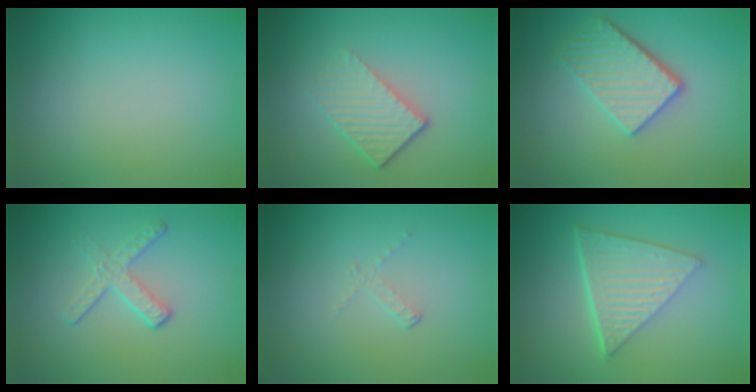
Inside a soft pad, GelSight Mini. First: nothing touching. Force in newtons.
{"total": 3.7, "press": 2.6, "slide": 2.6}
{"total": 4.0, "press": 3.4, "slide": 2.1}
{"total": 2.1, "press": 1.4, "slide": 1.6}
{"total": 0.8, "press": 0.3, "slide": 0.7}
{"total": 6.6, "press": 4.6, "slide": 4.8}